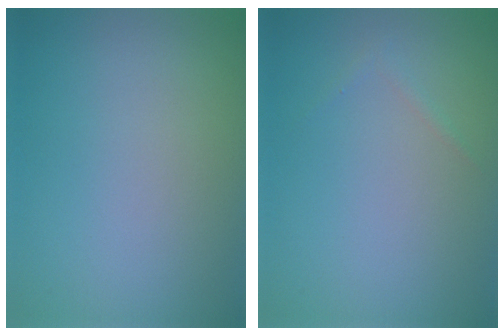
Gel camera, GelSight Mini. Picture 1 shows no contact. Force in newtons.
{"total": 0.5, "press": 0.5, "slide": 0.0}